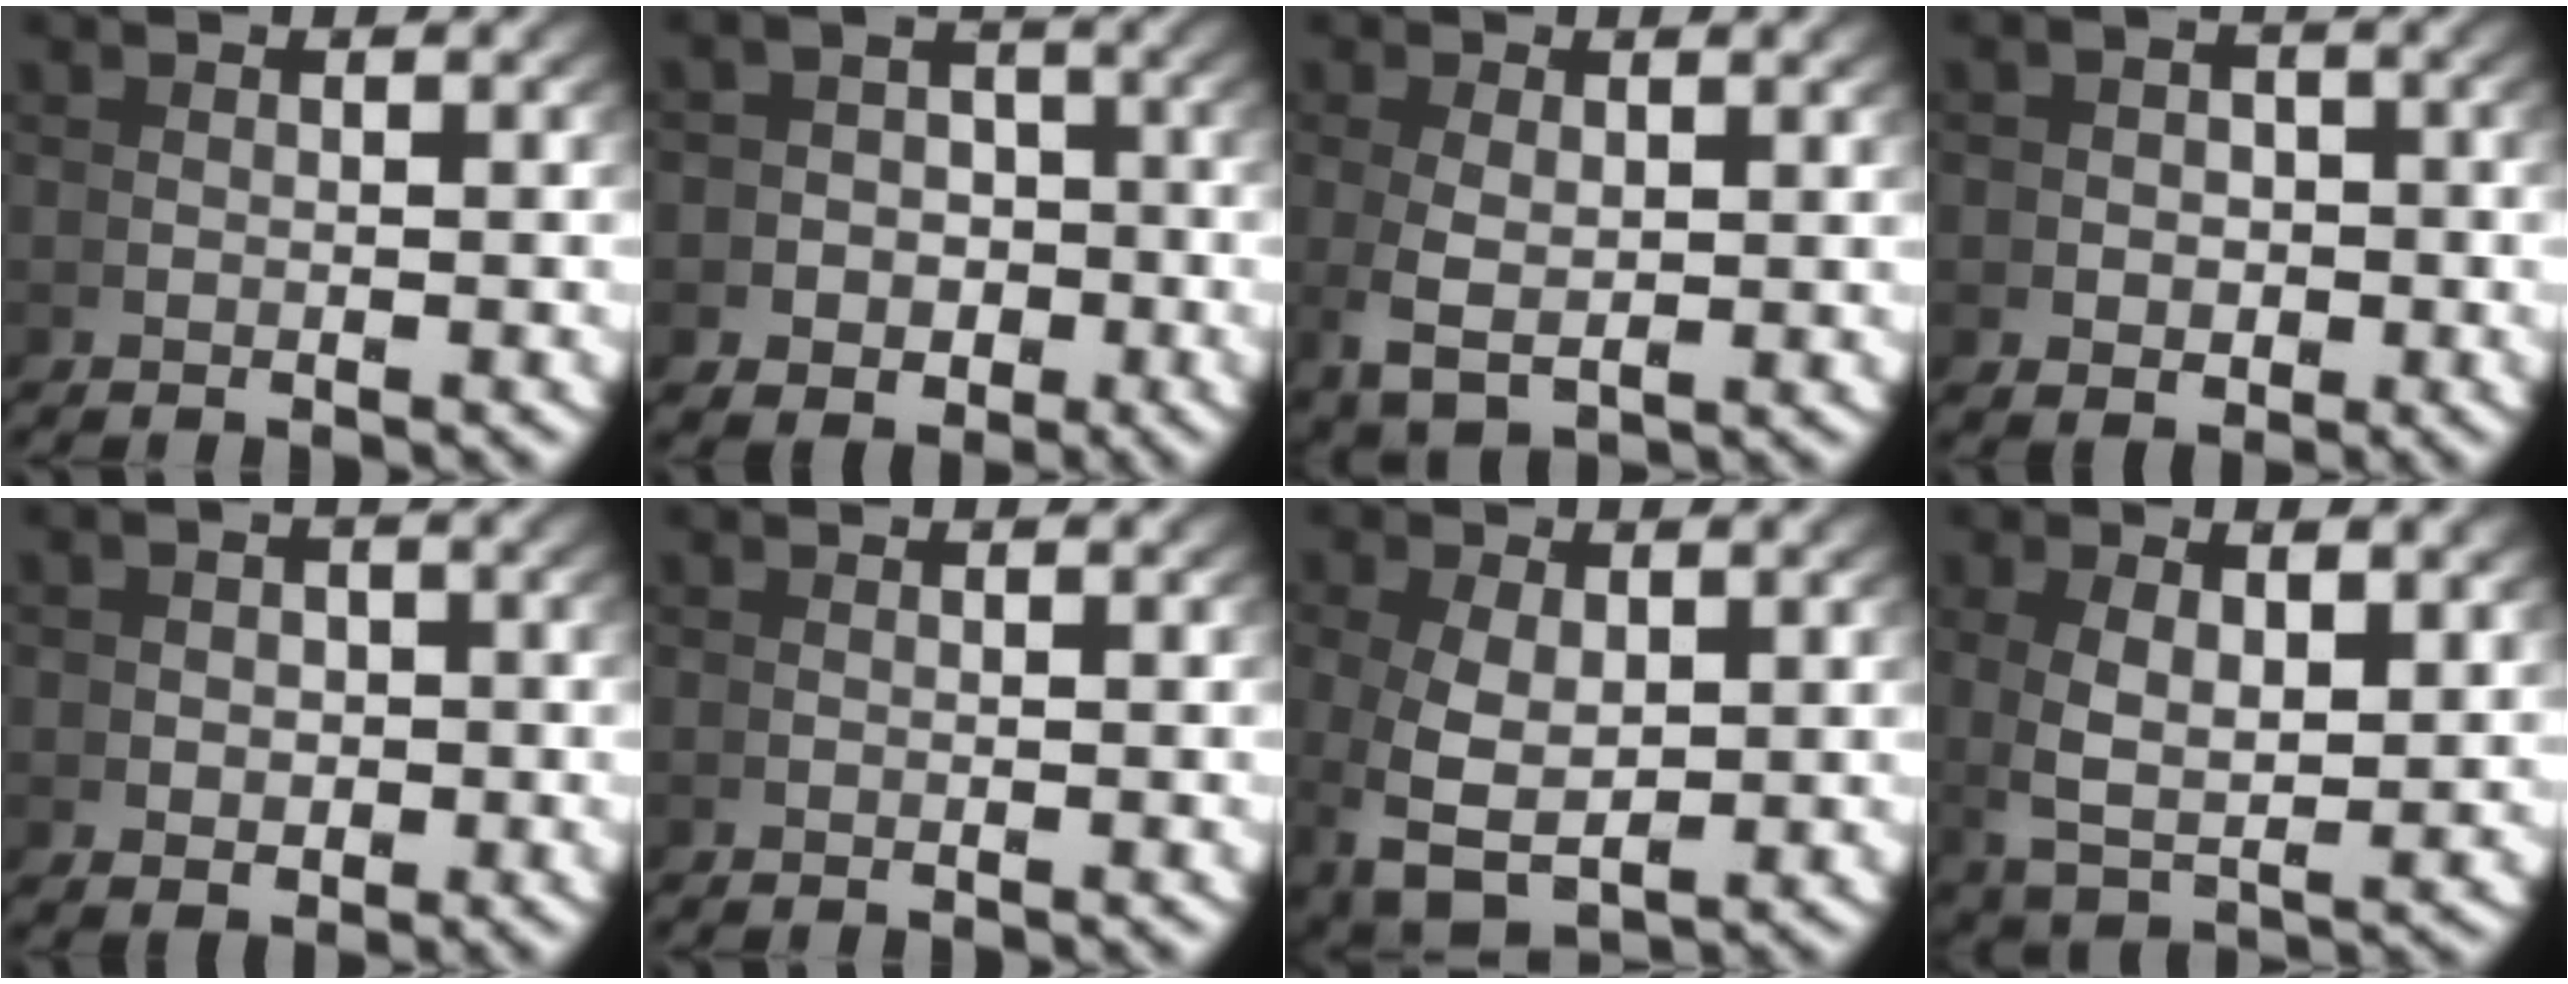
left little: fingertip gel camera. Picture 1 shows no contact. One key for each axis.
{"total": 5.9, "fx": -2.0, "fy": 5.0, "fz": 2.4, "tx": -0.029, "ty": -0.023, "tz": -0.033}
{"total": 3.5, "fx": 0.2, "fy": 2.0, "fz": 2.9, "tx": -0.074, "ty": -0.019, "tz": 0.023}
{"total": 2.8, "fx": -0.5, "fy": 2.4, "fz": 1.4, "tx": -0.008, "ty": -0.005, "tz": -0.007}
{"total": 2.1, "fx": -0.2, "fy": 1.7, "fz": 1.2, "tx": -0.007, "ty": -0.007, "tz": 0.001}
{"total": 0.0}
{"total": 5.5, "fx": -1.3, "fy": 3.5, "fz": 4.0, "tx": -0.101, "ty": -0.033, "tz": 0.002}
{"total": 5.4, "fx": 1.3, "fy": 2.7, "fz": 4.5, "tx": -0.105, "ty": -0.008, "tz": 0.037}